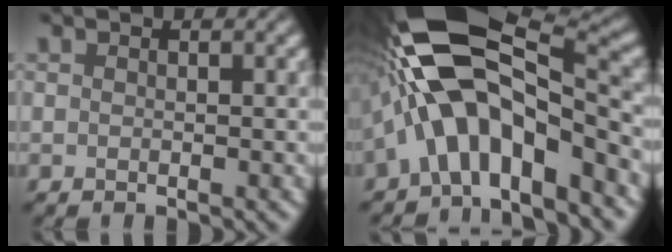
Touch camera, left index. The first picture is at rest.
{"total": 12.9, "force": [-2.8, 5.0, 11.6], "torque": [-0.202, 0.028, -0.062]}